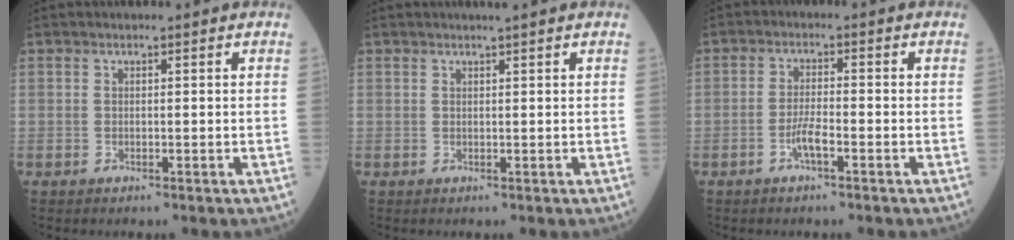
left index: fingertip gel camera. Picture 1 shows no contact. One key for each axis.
{"total": 1.6, "fx": 1.2, "fy": -0.2, "fz": 1.0, "tx": -0.011, "ty": 0.005, "tz": 0.021}
{"total": 3.1, "fx": -1.6, "fy": 0.4, "fz": 2.6, "tx": -0.053, "ty": 0.001, "tz": -0.033}